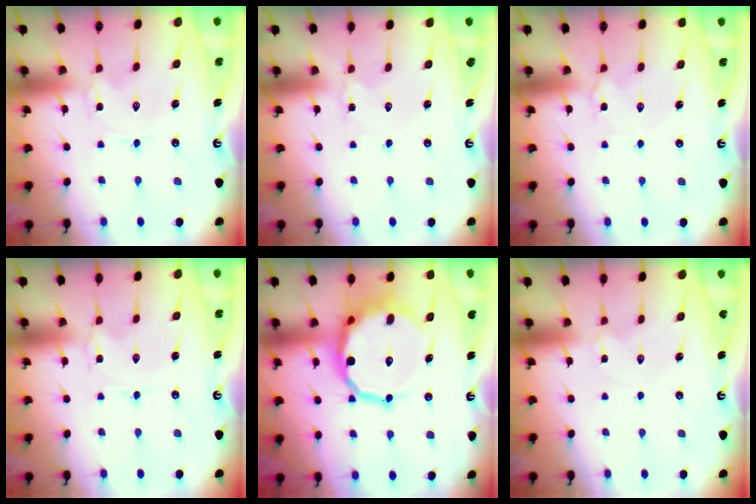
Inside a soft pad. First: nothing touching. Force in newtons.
{"total": 0.8, "press": 0.8, "slide": 0.1}
{"total": 5.5, "press": 5.5, "slide": 0.5}
{"total": 0.0}
{"total": 13.9, "press": 13.4, "slide": 3.9}
{"total": 1.0, "press": 1.0, "slide": 0.3}